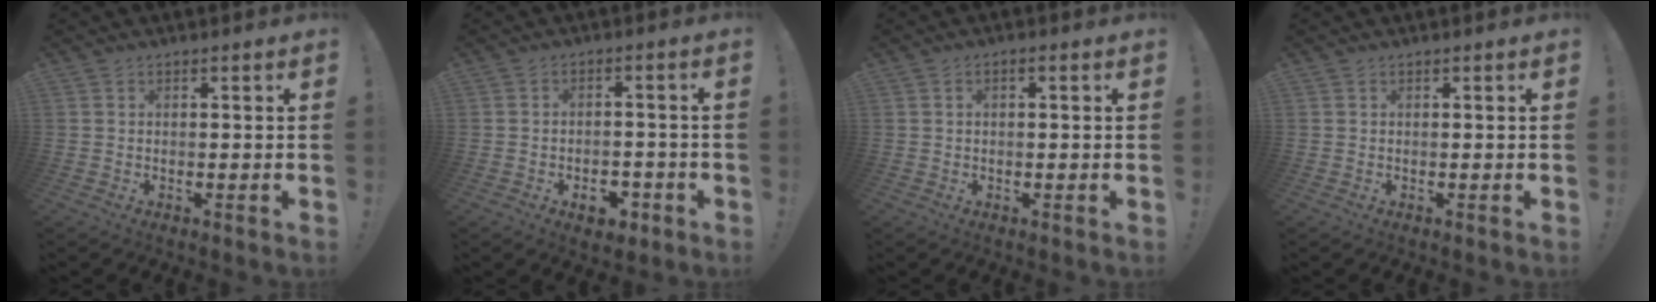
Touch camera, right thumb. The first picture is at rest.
{"total": 6.0, "force": [-3.2, 4.0, 3.3], "torque": [-0.020, 0.018, -0.054]}
{"total": 1.3, "force": [0.0, 0.6, 1.2], "torque": [-0.025, 0.005, 0.000]}
{"total": 0.0}